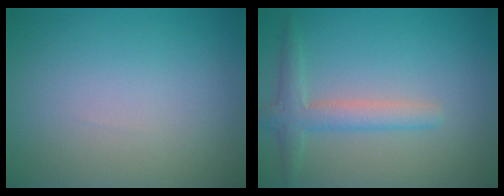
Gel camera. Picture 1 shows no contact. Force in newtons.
{"total": 2.8, "press": 2.8, "slide": 0.1}